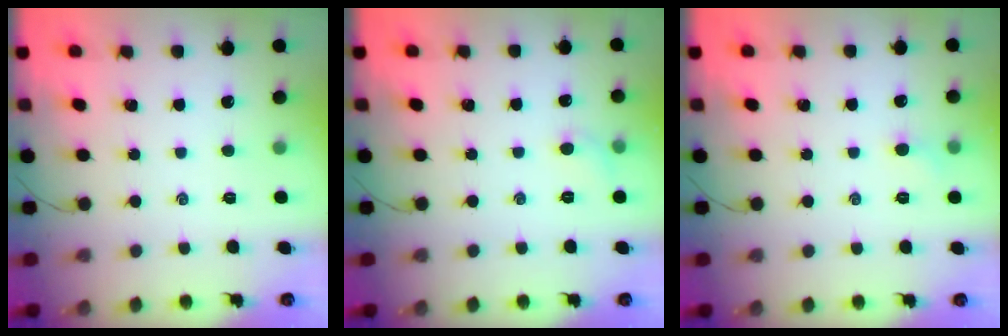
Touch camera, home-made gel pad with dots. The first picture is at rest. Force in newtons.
{"total": 4.0, "press": 3.8, "slide": 1.2}
{"total": 3.0, "press": 2.9, "slide": 1.0}